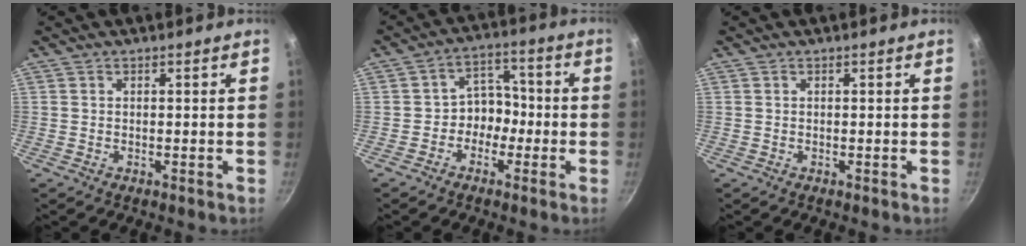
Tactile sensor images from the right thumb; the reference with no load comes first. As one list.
[{"total": 6.3, "force": [-2.0, 5.2, 3.0], "torque": [0.007, 0.036, -0.042]}, {"total": 0.0}]